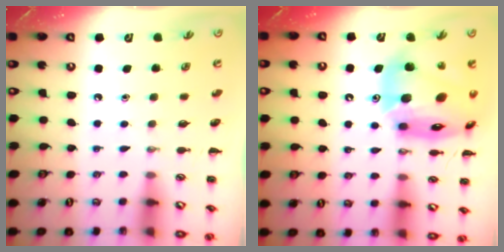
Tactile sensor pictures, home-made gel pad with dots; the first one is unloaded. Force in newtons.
{"total": 20.6, "press": 20.0, "slide": 5.1}